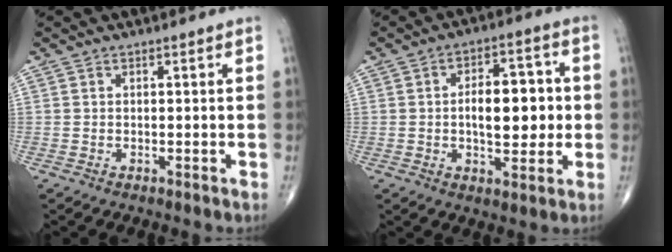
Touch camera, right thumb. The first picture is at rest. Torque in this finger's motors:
{"motor_torque": [0.02, 0.17, 0.50, -0.05, 0.12]}